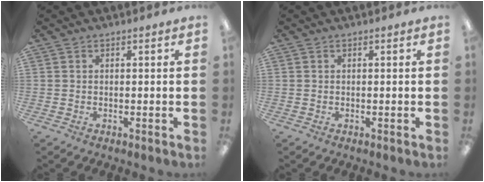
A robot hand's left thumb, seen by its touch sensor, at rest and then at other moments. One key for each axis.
{"total": 0.0}